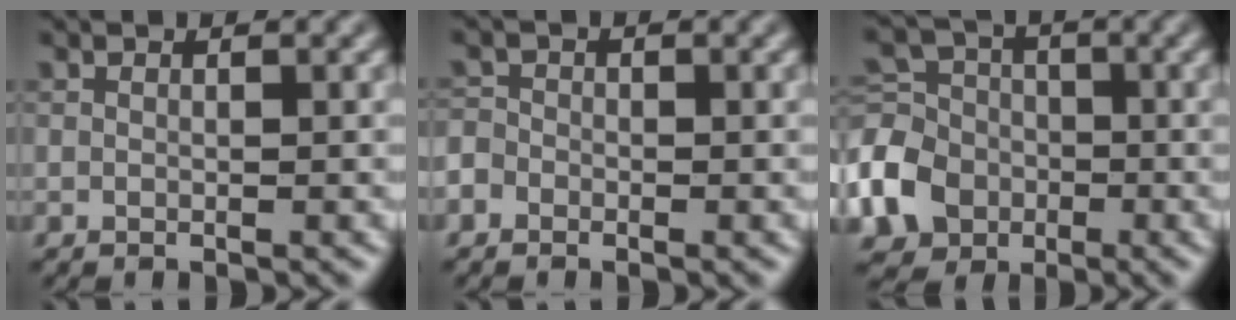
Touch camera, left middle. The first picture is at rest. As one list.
[{"total": 1.5, "force": [-0.9, 1.2, 0.4], "torque": [0.001, 0.007, -0.020]}, {"total": 7.3, "force": [-2.7, 6.0, 3.1], "torque": [-0.082, 0.003, -0.068]}]